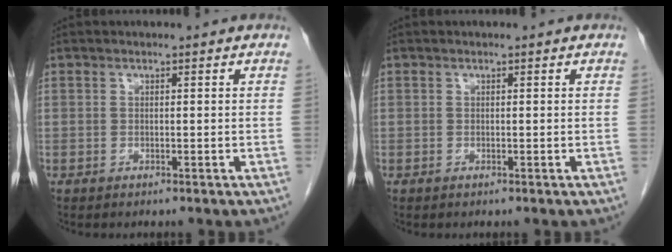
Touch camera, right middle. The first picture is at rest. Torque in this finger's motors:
{"motor_torque": [-0.33, -0.17, 0.00, -0.01]}